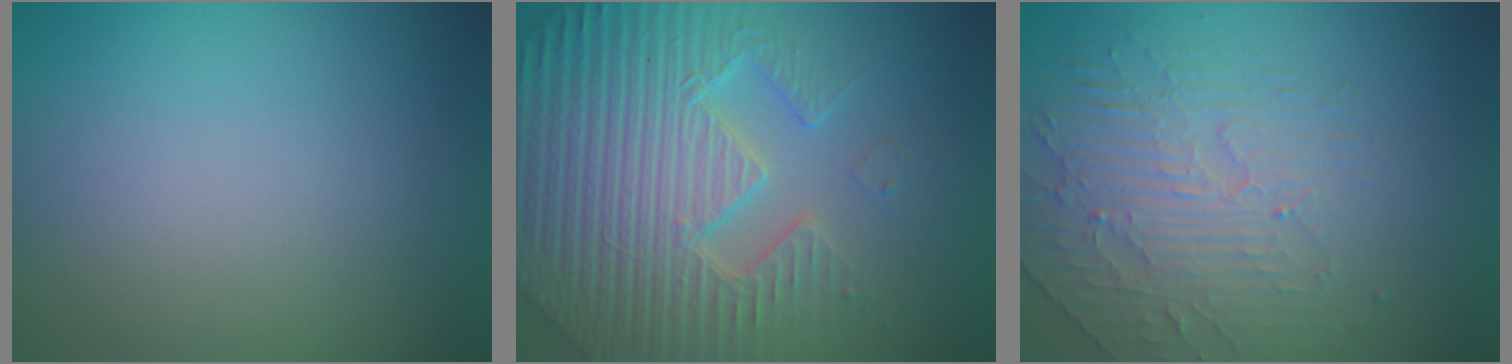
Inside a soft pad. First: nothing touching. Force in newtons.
{"total": 7.5, "press": 7.2, "slide": 1.8}
{"total": 4.7, "press": 3.5, "slide": 3.1}